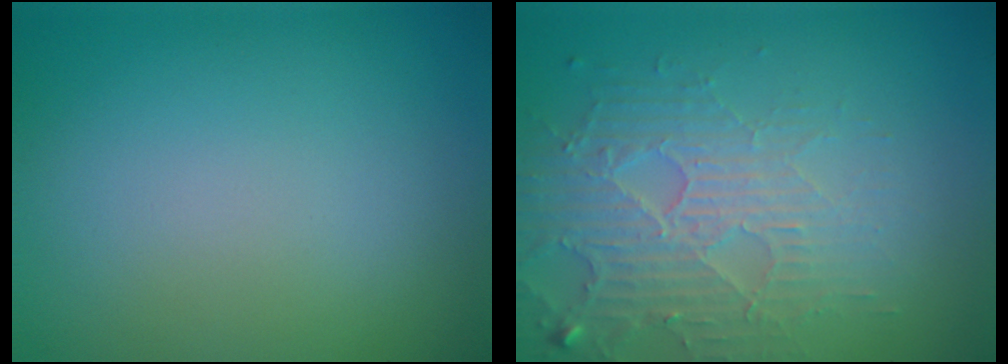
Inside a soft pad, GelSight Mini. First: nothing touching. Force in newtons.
{"total": 3.9, "press": 3.8, "slide": 1.0}